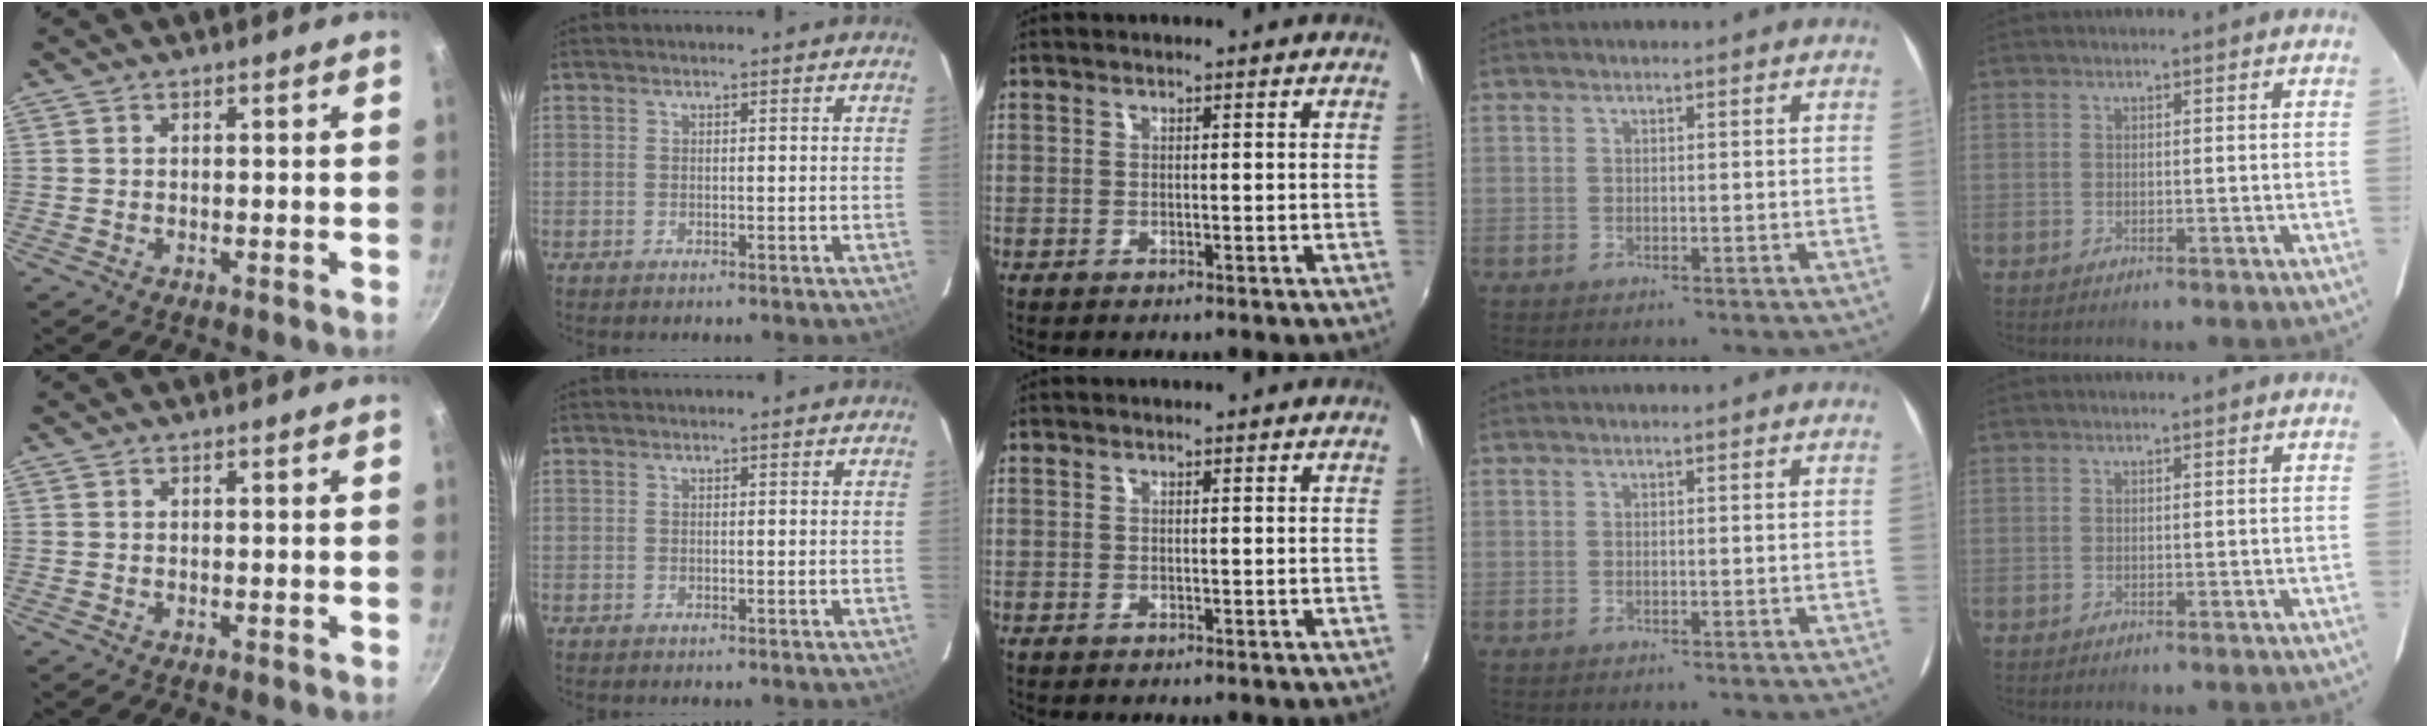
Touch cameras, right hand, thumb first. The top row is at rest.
{}